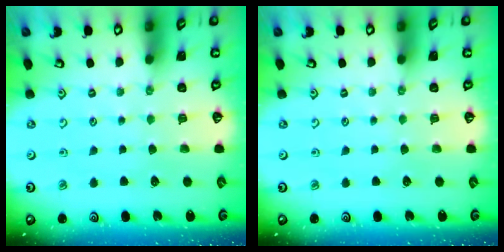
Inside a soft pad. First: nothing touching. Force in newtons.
{"total": 0.0}